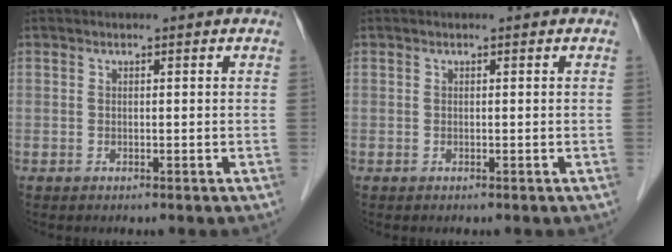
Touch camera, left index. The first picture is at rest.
{"total": 0.0}